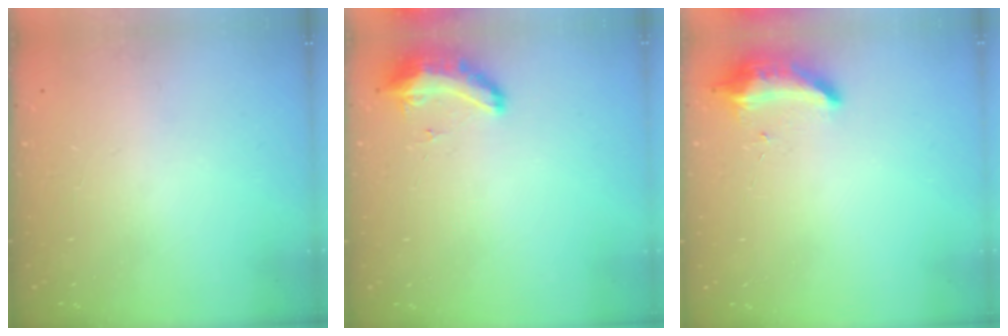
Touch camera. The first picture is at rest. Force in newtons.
{"total": 9.0, "press": 8.7, "slide": 2.3}
{"total": 8.4, "press": 8.4, "slide": 0.4}